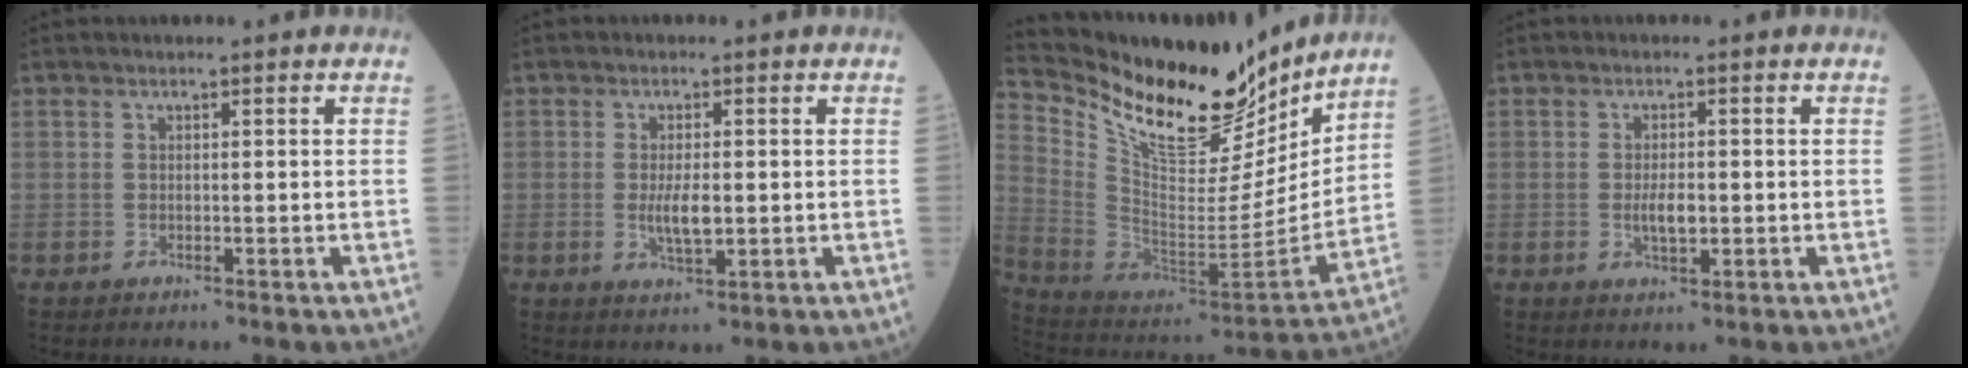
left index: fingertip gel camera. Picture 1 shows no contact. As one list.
[{"total": 3.8, "force": [-0.3, 1.1, 3.6], "torque": [-0.076, -0.006, -0.002]}, {"total": 22.5, "force": [19.3, 5.6, 10.2], "torque": [-0.190, -0.040, 0.327]}, {"total": 3.0, "force": [-0.4, 1.2, 2.8], "torque": [-0.058, -0.001, -0.005]}]